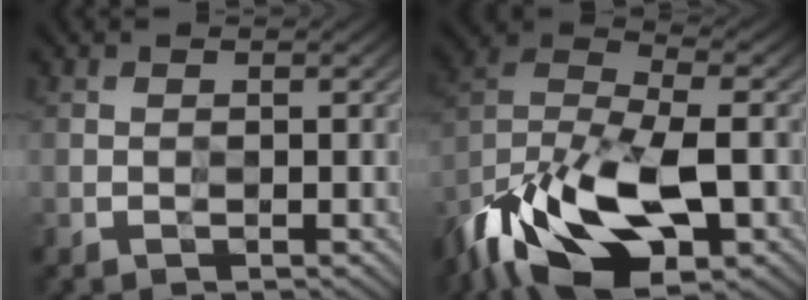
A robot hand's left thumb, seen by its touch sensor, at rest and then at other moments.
{"total": 16.5, "force": [-9.2, 7.0, 11.8], "torque": [-0.251, -0.016, -0.167]}